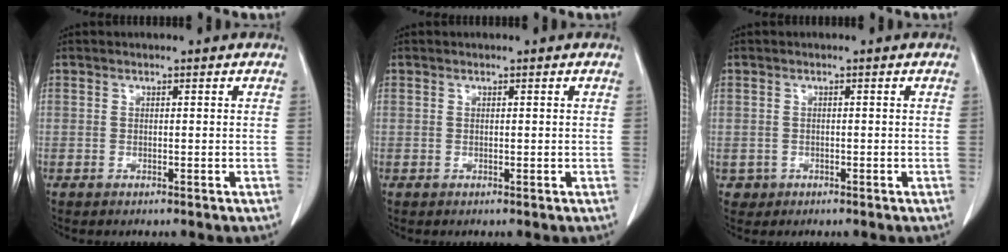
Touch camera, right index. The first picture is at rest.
{"total": 0.0}
{"total": 1.7, "force": [-0.6, 1.5, -0.1], "torque": [0.004, 0.008, -0.009]}